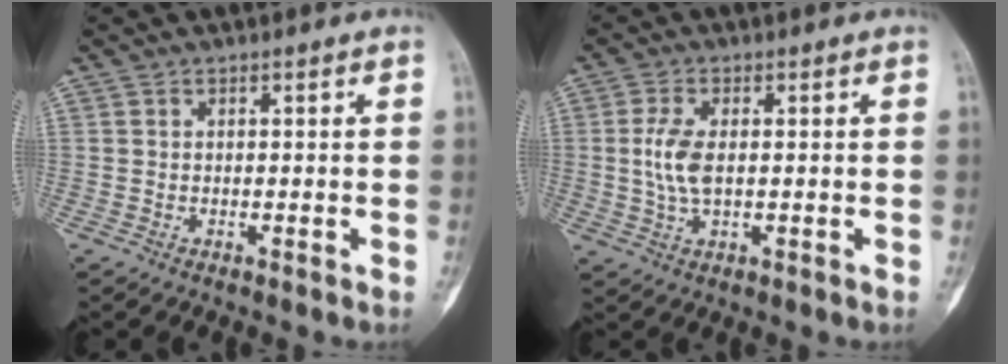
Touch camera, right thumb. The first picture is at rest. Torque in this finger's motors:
{"motor_torque": [0.91, 1.01, 0.34, -0.43, 0.26]}